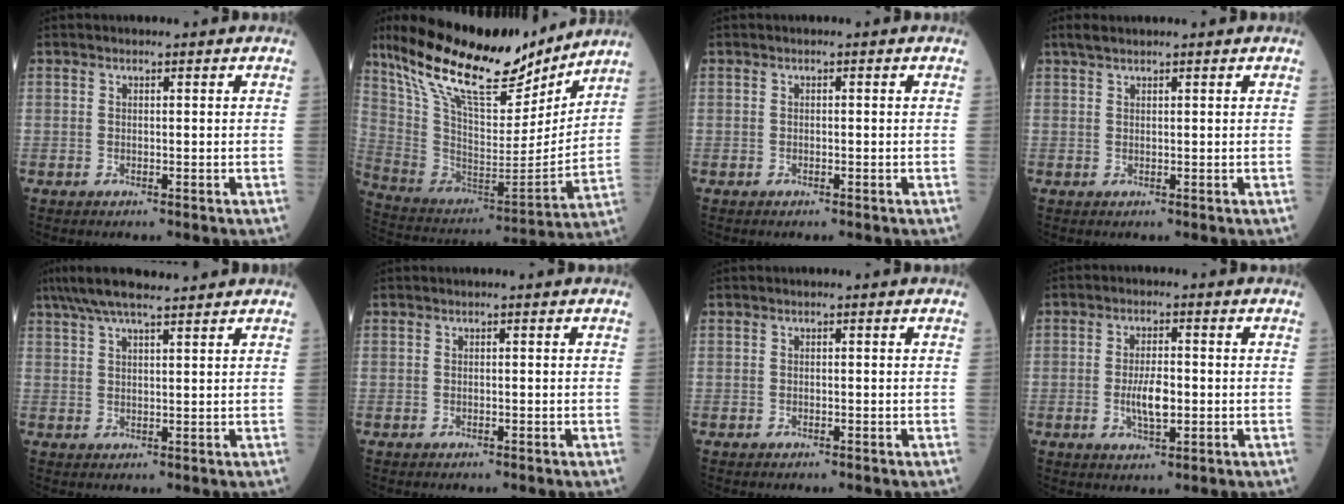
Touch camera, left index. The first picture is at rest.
{"total": 24.6, "force": [18.8, 6.6, 14.4], "torque": [-0.262, -0.006, 0.321]}
{"total": 0.0}
{"total": 2.4, "force": [2.0, 0.5, 1.3], "torque": [-0.025, 0.020, 0.036]}
{"total": 9.0, "force": [7.6, 0.7, 4.7], "torque": [-0.082, 0.033, 0.123]}
{"total": 0.0}
{"total": 0.0}
{"total": 5.0, "force": [-1.0, 1.6, 4.6], "torque": [-0.090, -0.006, -0.019]}